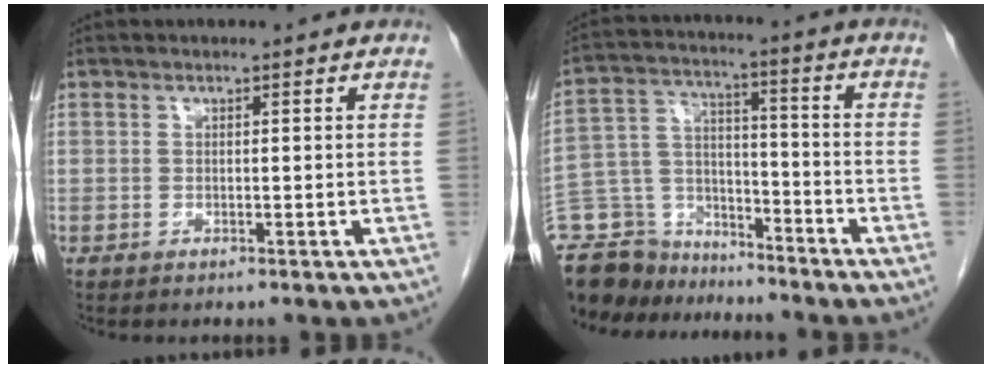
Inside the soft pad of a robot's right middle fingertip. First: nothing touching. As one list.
[{"total": 14.7, "force": [-13.2, 6.3, 1.6], "torque": [-0.052, 0.050, -0.227]}]